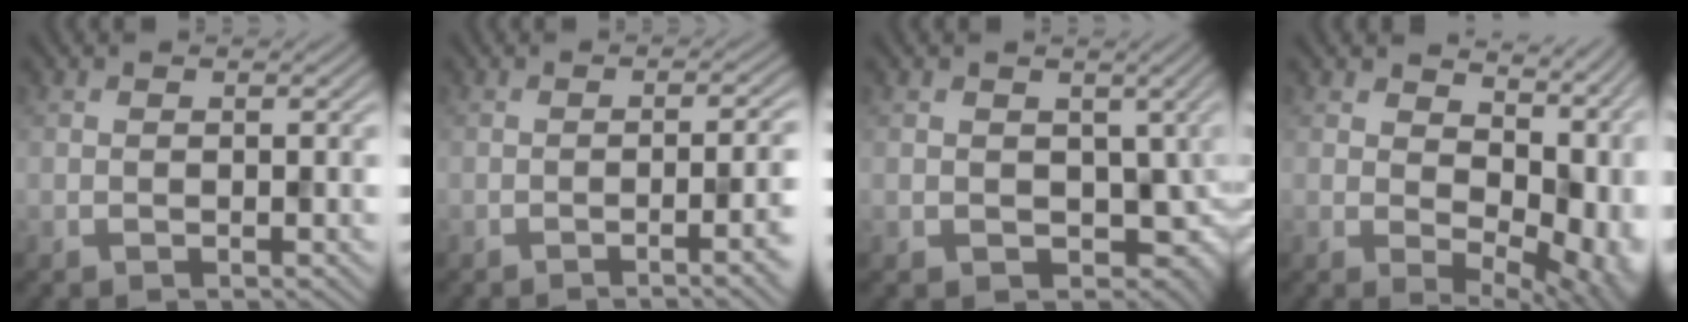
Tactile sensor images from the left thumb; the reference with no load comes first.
{"total": 5.1, "force": [-1.7, 0.9, 4.7], "torque": [-0.049, -0.001, -0.024]}
{"total": 5.9, "force": [0.2, 4.4, 4.0], "torque": [-0.076, -0.028, 0.005]}
{"total": 11.0, "force": [2.4, 6.8, 8.3], "torque": [-0.096, -0.023, 0.065]}